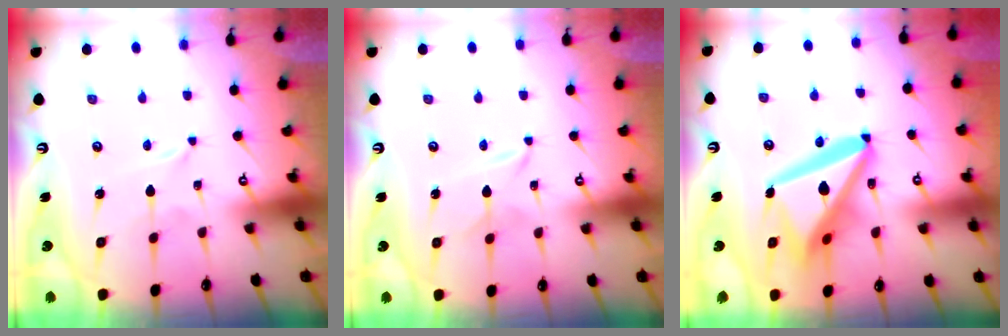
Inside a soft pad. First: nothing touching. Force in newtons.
{"total": 2.8, "press": 2.8, "slide": 0.4}
{"total": 18.5, "press": 18.3, "slide": 2.3}